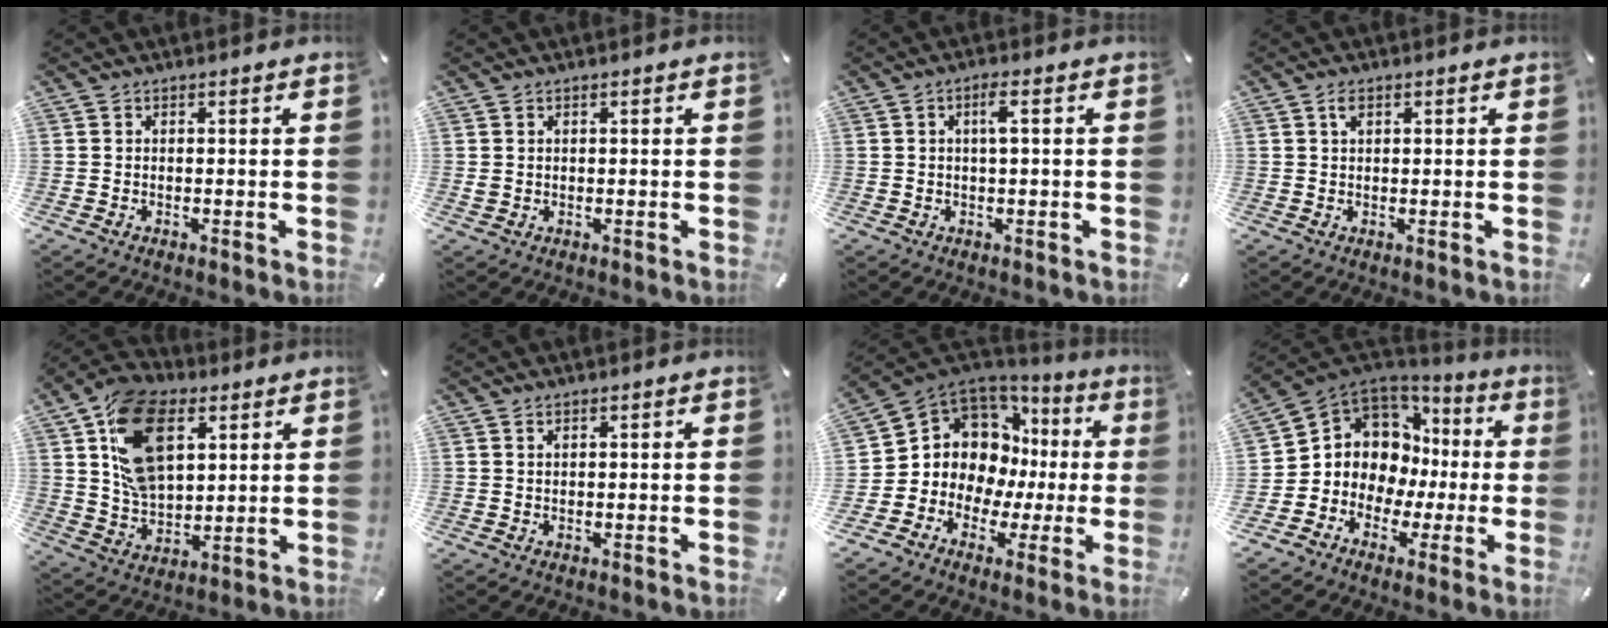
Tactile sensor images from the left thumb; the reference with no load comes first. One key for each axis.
{"total": 1.1, "fx": 0.4, "fy": 1.0, "fz": 0.3, "tx": -0.005, "ty": 0.004, "tz": 0.007}
{"total": 3.4, "fx": 0.7, "fy": 0.8, "fz": 3.2, "tx": -0.064, "ty": 0.006, "tz": 0.009}
{"total": 1.8, "fx": 0.8, "fy": 0.9, "fz": 1.4, "tx": -0.022, "ty": -0.002, "tz": 0.013}
{"total": 18.3, "fx": 6.9, "fy": 11.7, "fz": 12.2, "tx": -0.245, "ty": -0.003, "tz": 0.127}
{"total": 0.8, "fx": 0.5, "fy": 0.4, "fz": 0.5, "tx": -0.010, "ty": 0.001, "tz": 0.008}
{"total": 10.7, "fx": 2.1, "fy": 9.9, "fz": 3.5, "tx": -0.082, "ty": -0.042, "tz": 0.052}
{"total": 9.5, "fx": 0.1, "fy": 9.2, "fz": 2.3, "tx": -0.058, "ty": -0.028, "tz": 0.013}